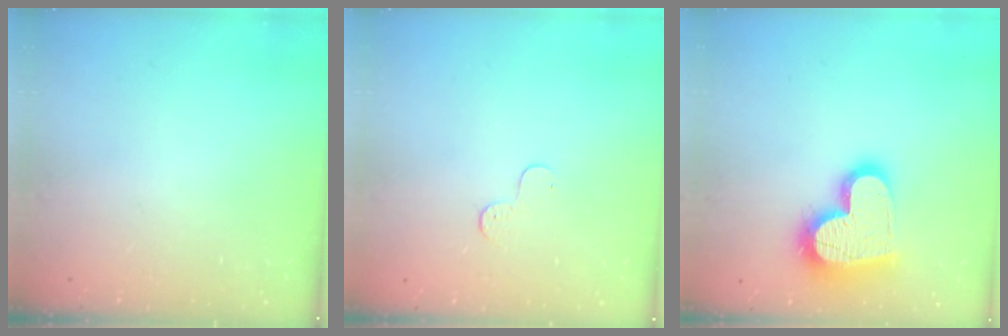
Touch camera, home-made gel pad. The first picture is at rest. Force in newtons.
{"total": 3.9, "press": 3.9, "slide": 0.4}
{"total": 19.3, "press": 19.2, "slide": 1.5}